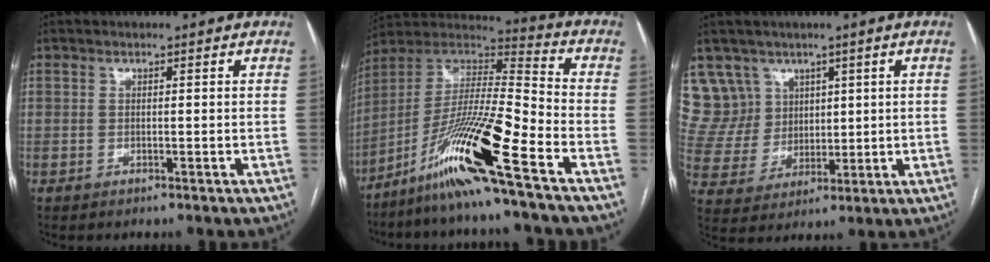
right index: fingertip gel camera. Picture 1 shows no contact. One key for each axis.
{"total": 17.9, "fx": -10.5, "fy": -1.0, "fz": 14.5, "tx": -0.296, "ty": -0.016, "tz": -0.198}
{"total": 9.3, "fx": 5.7, "fy": 7.3, "fz": 0.1, "tx": -0.012, "ty": 0.034, "tz": 0.126}